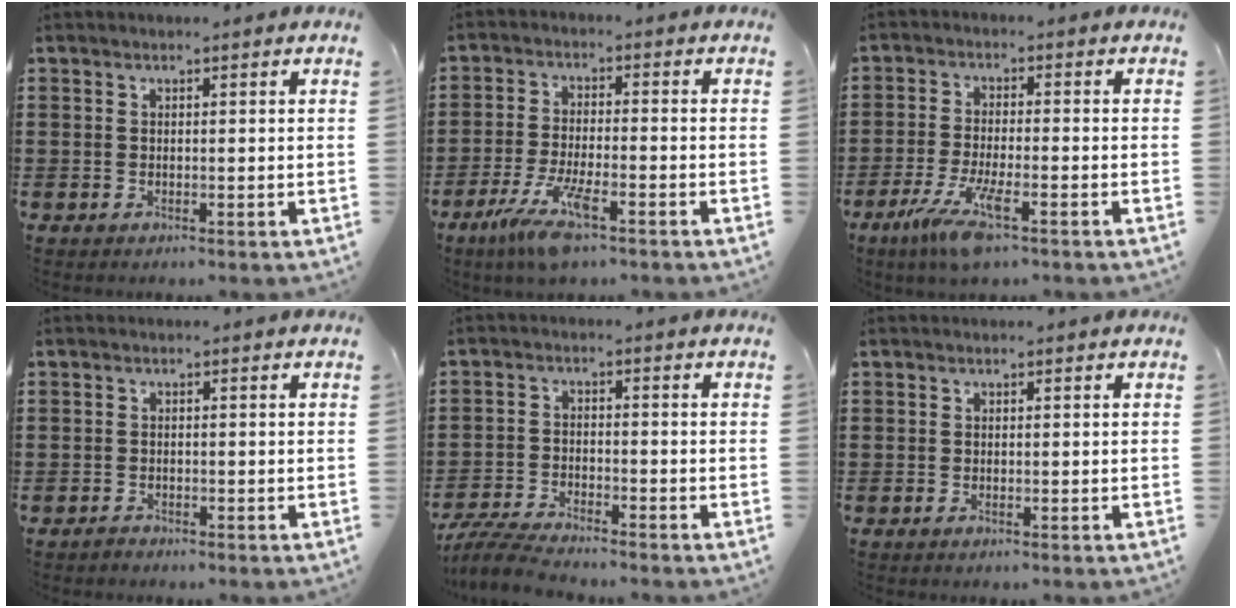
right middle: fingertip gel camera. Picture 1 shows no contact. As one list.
[{"total": 8.0, "force": [-4.7, 1.4, 6.4], "torque": [-0.139, -0.014, -0.087]}, {"total": 7.3, "force": [-4.0, 0.9, 6.0], "torque": [-0.134, -0.021, -0.076]}, {"total": 0.9, "force": [-0.9, 0.4, 0.0], "torque": [-0.003, 0.001, -0.019]}, {"total": 5.6, "force": [-5.3, 0.4, 1.7], "torque": [-0.044, -0.003, -0.106]}, {"total": 0.0}]